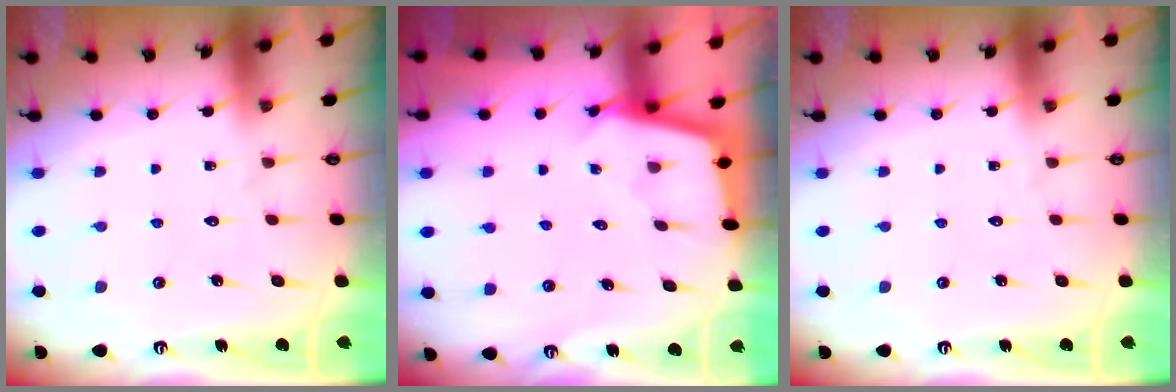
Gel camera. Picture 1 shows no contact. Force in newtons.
{"total": 2.3, "press": 2.3, "slide": 0.2}
{"total": 0.0}